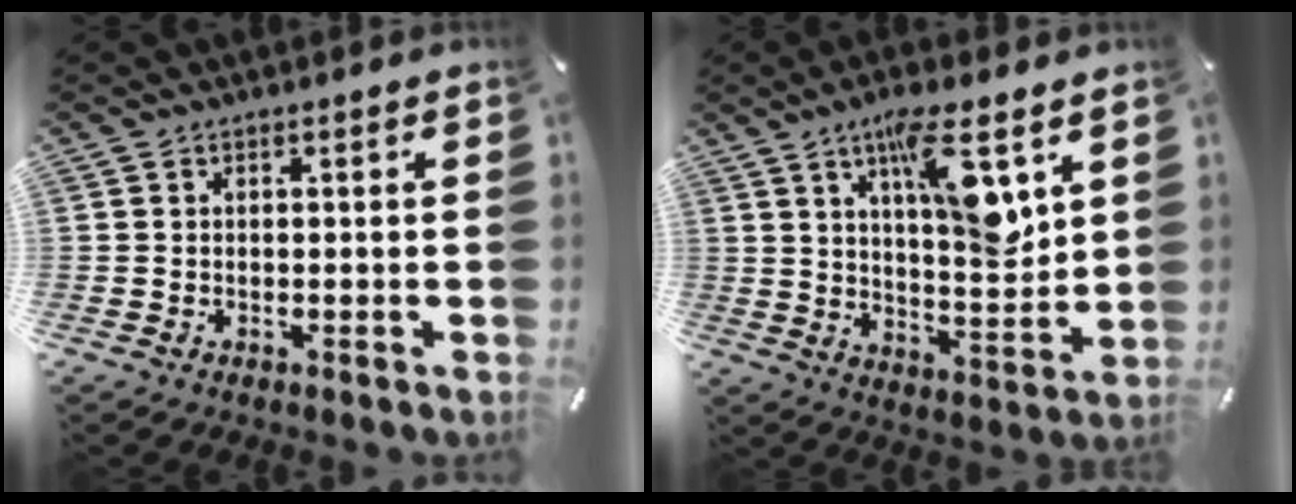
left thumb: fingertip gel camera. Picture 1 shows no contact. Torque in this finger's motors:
{"motor_torque": [2.48, 2.53, 1.25, -1.52, 0.50]}